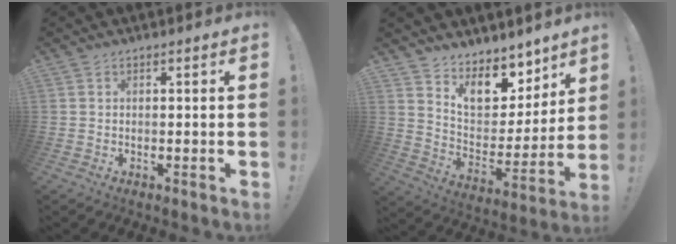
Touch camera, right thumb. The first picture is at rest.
{"total": 11.8, "force": [9.2, 6.2, 4.0], "torque": [-0.067, -0.078, 0.173]}